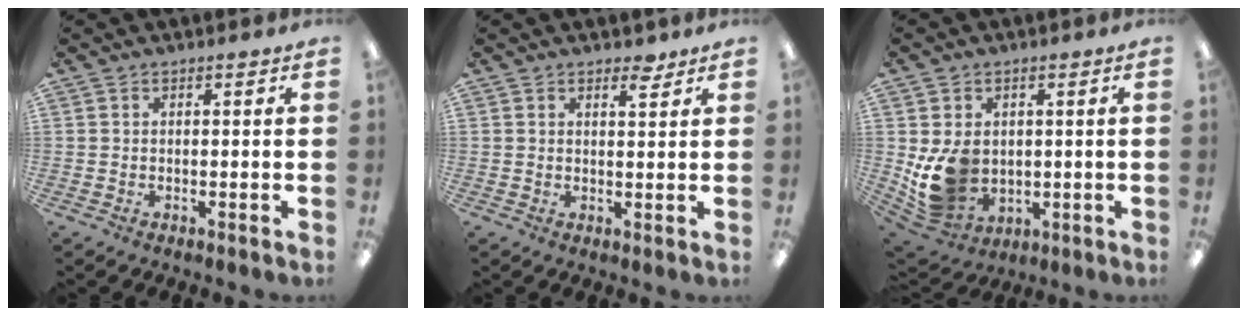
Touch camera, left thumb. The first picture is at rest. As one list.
[{"total": 3.2, "force": [2.6, 1.1, 1.6], "torque": [-0.003, -0.016, 0.039]}, {"total": 11.4, "force": [0.4, 9.6, 6.2], "torque": [-0.125, -0.010, 0.016]}]